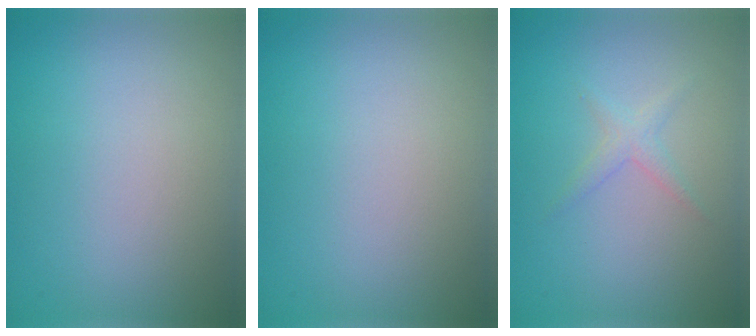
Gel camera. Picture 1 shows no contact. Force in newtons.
{"total": 0.0}
{"total": 1.3, "press": 1.3, "slide": 0.1}